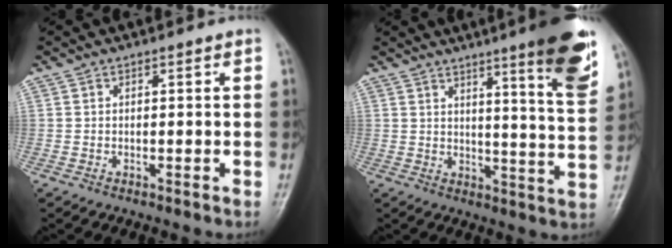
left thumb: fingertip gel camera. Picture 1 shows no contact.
{"total": 13.5, "force": [7.8, 1.1, 11.0], "torque": [-0.134, -0.047, 0.107]}